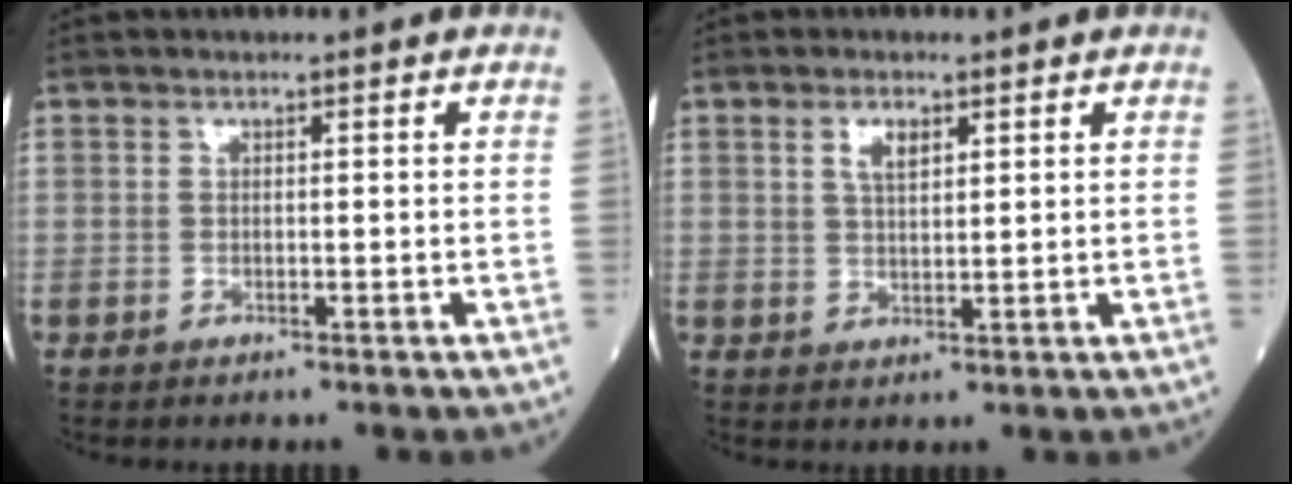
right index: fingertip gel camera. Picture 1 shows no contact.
{"total": 3.0, "force": [1.5, 1.0, 2.4], "torque": [-0.048, 0.003, 0.029]}